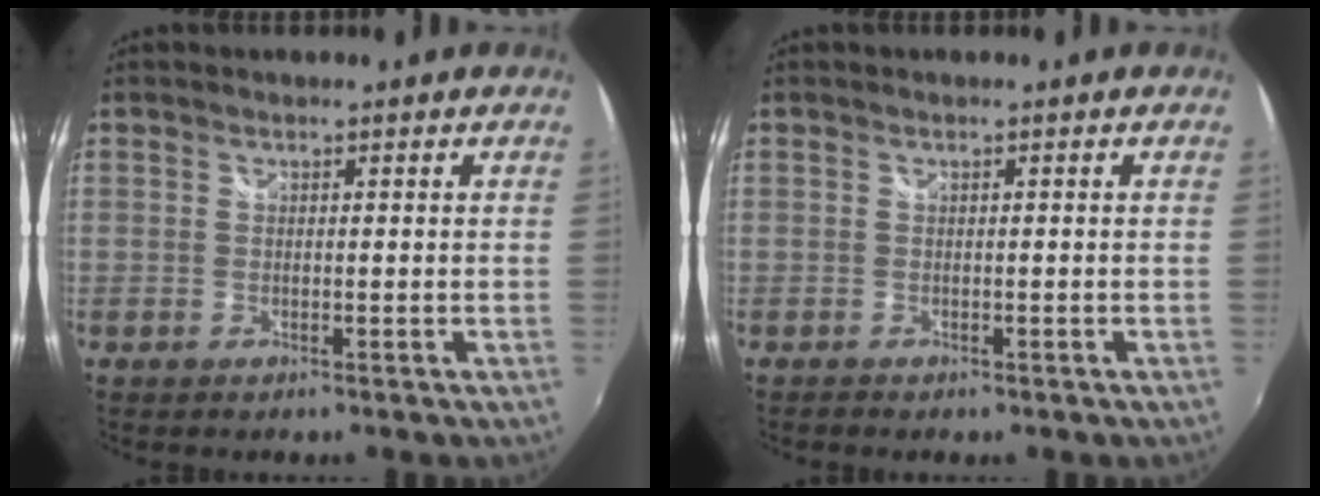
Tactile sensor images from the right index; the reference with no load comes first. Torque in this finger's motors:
{"motor_torque": [0.02, 0.10, 0.05, 0.01]}